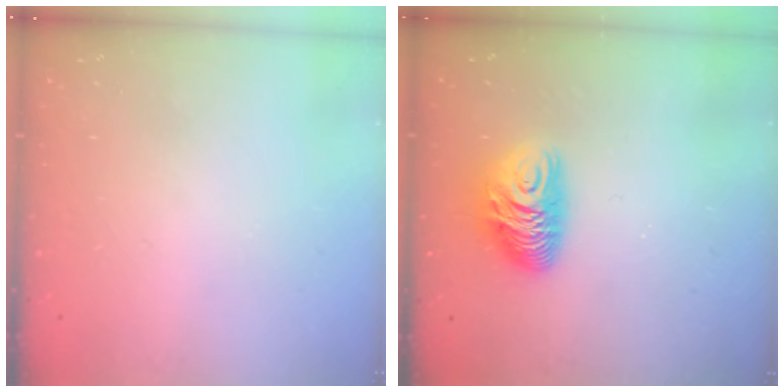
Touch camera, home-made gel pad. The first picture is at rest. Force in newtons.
{"total": 10.4, "press": 10.4, "slide": 0.8}